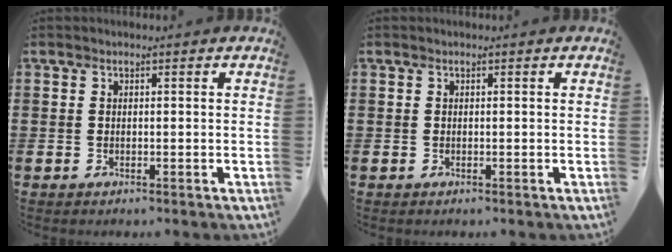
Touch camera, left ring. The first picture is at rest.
{"total": 0.0}